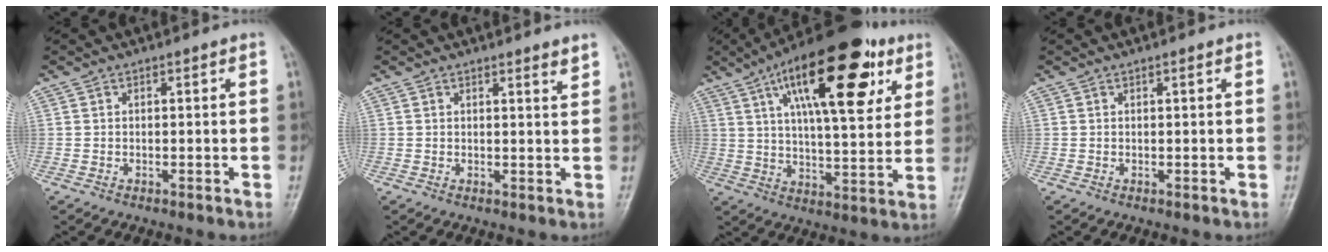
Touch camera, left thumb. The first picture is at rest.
{"total": 1.7, "force": [1.4, 0.0, 0.9], "torque": [-0.008, -0.013, 0.019]}
{"total": 24.0, "force": [10.9, 9.2, 19.4], "torque": [-0.271, -0.015, 0.167]}
{"total": 0.0}